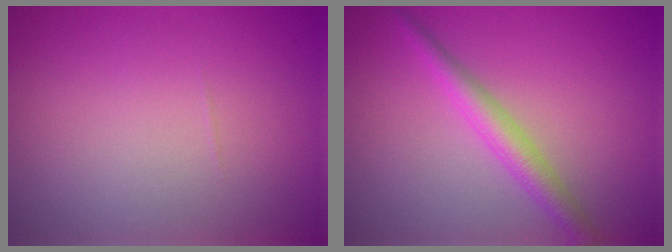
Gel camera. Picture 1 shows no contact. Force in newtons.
{"total": 2.9, "press": 2.9, "slide": 0.0}